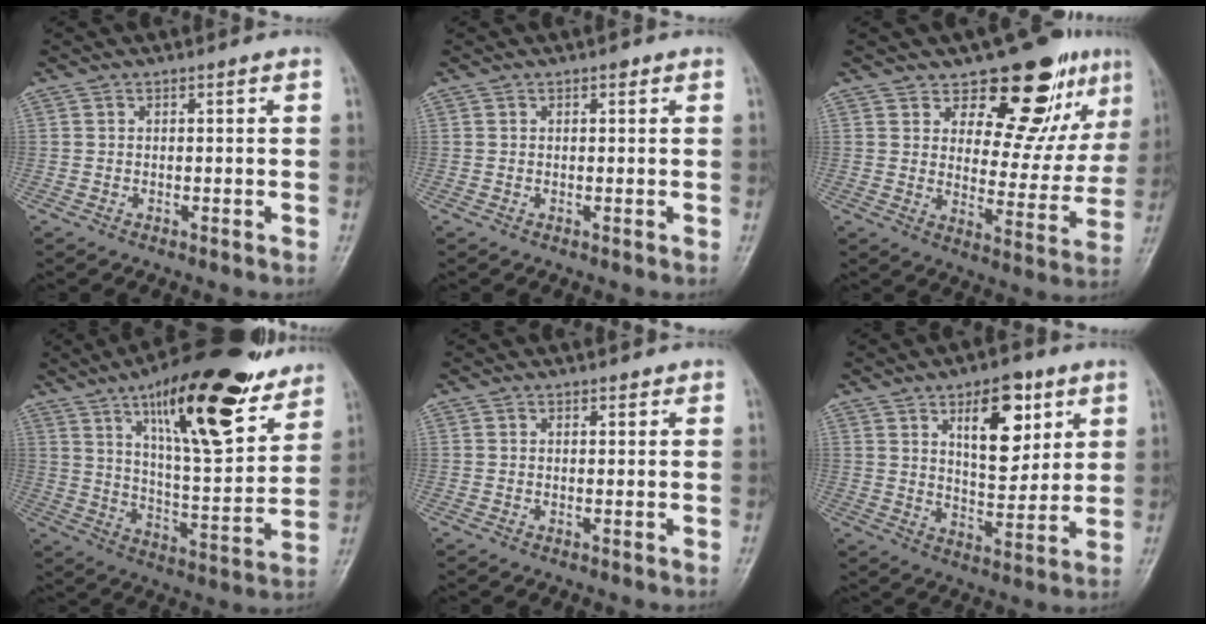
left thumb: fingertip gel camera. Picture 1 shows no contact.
{"total": 0.8, "force": [0.4, 0.4, 0.5], "torque": [-0.002, -0.001, 0.003]}
{"total": 16.5, "force": [10.6, 7.8, 9.9], "torque": [-0.063, -0.073, 0.150]}
{"total": 24.7, "force": [14.9, 7.6, 18.1], "torque": [-0.245, -0.057, 0.236]}
{"total": 0.9, "force": [0.7, 0.5, 0.3], "torque": [0.003, -0.003, 0.005]}
{"total": 12.6, "force": [5.8, 6.4, 9.2], "torque": [-0.102, -0.030, 0.094]}